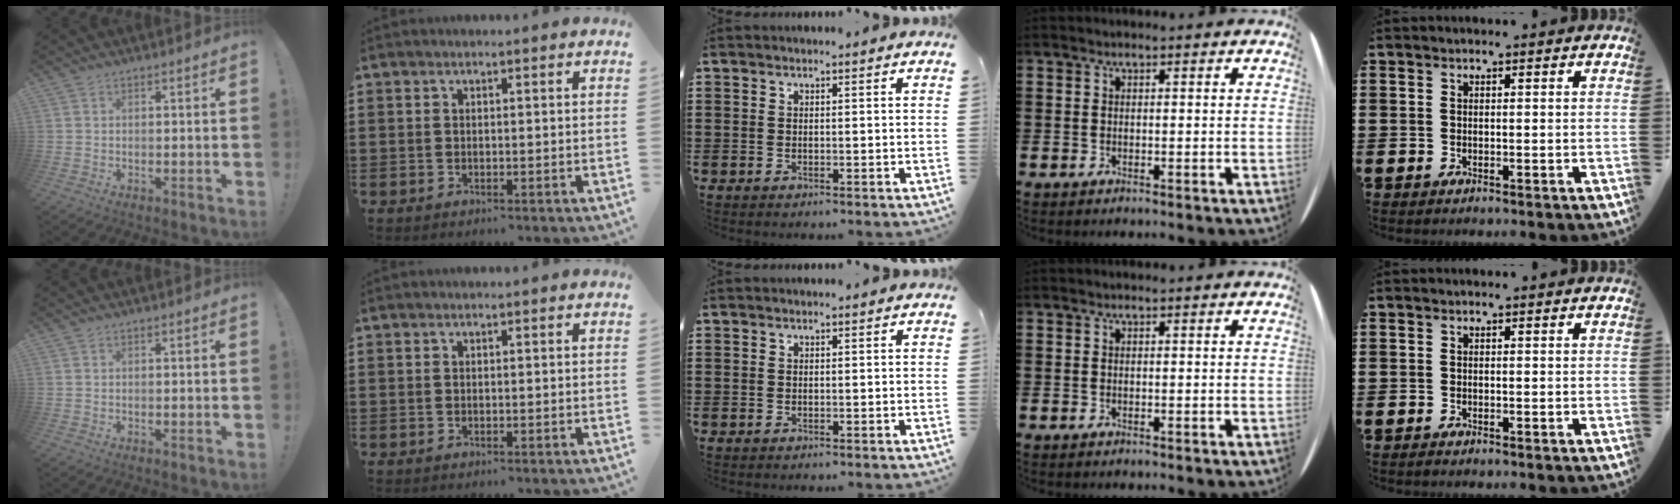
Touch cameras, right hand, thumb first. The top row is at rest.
{}